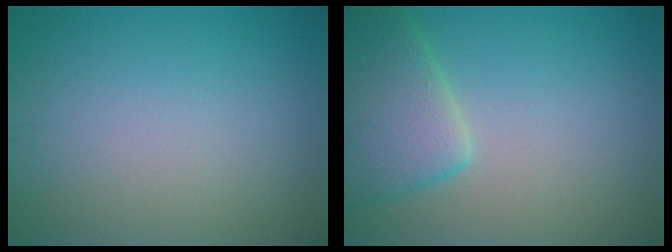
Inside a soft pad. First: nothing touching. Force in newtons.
{"total": 5.3, "press": 5.3, "slide": 0.4}